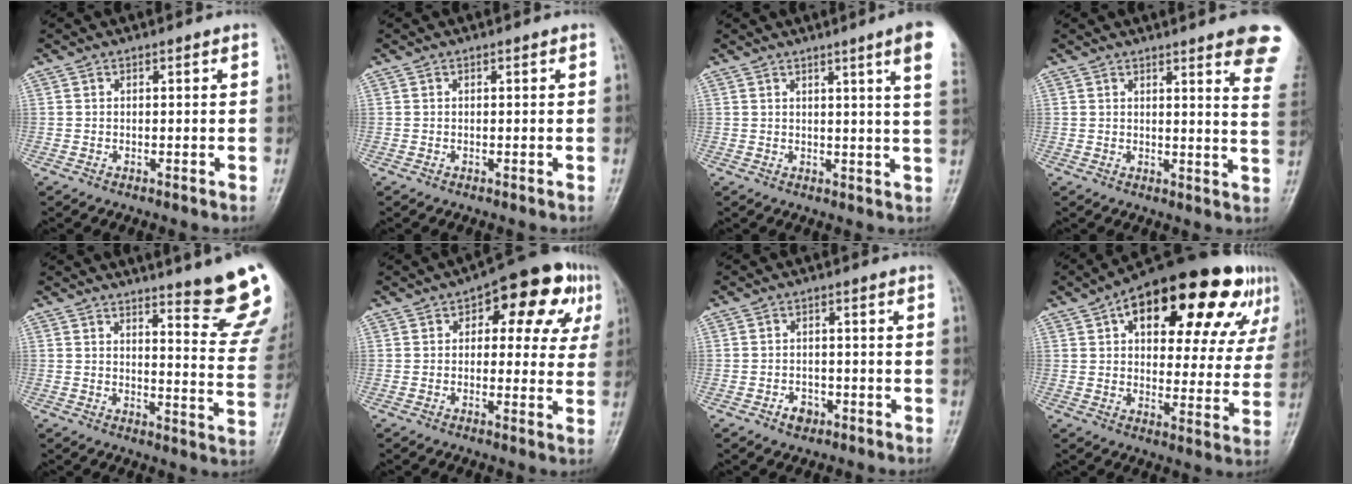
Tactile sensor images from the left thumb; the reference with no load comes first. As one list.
[{"total": 0.0}, {"total": 8.4, "force": [4.4, -0.6, 7.1], "torque": [-0.087, -0.018, 0.046]}, {"total": 12.1, "force": [8.2, 1.5, 8.7], "torque": [-0.077, -0.037, 0.078]}, {"total": 16.2, "force": [12.2, 2.3, 10.4], "torque": [-0.103, -0.100, 0.143]}, {"total": 13.6, "force": [4.9, 7.4, 10.2], "torque": [-0.070, 0.017, 0.053]}, {"total": 2.9, "force": [-1.6, 2.2, 1.0], "torque": [-0.004, 0.013, -0.024]}, {"total": 26.0, "force": [12.7, 11.6, 19.5], "torque": [-0.232, 0.011, 0.176]}]